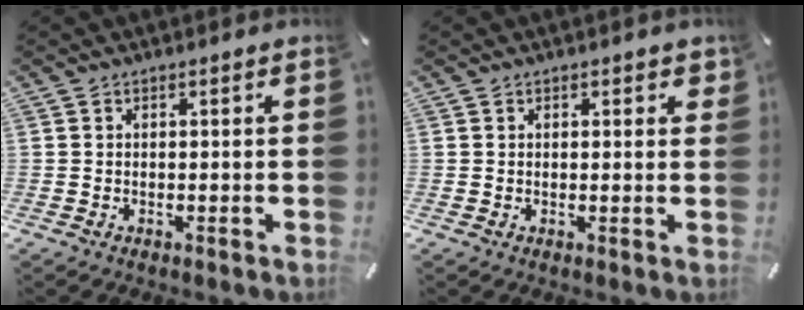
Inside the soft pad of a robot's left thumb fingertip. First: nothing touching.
{"total": 1.1, "force": [0.5, 0.7, 0.6], "torque": [-0.006, 0.000, 0.007]}